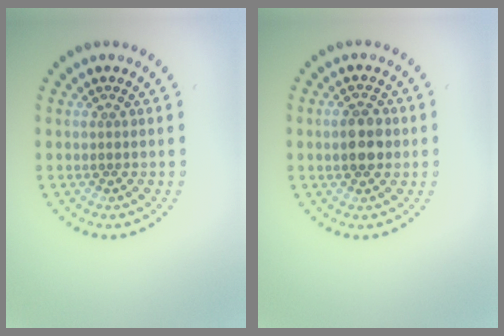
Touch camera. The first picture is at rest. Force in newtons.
{"total": 3.3, "press": 3.3, "slide": 0.2}